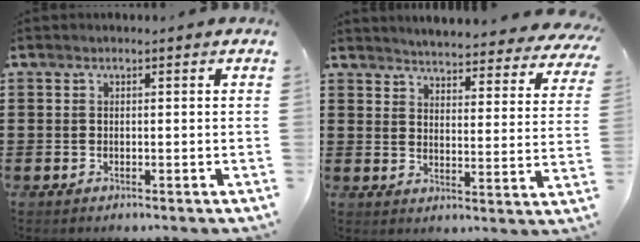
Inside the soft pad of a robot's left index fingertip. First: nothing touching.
{"total": 4.3, "force": [4.2, -0.4, 0.6], "torque": [-0.027, -0.041, 0.068]}